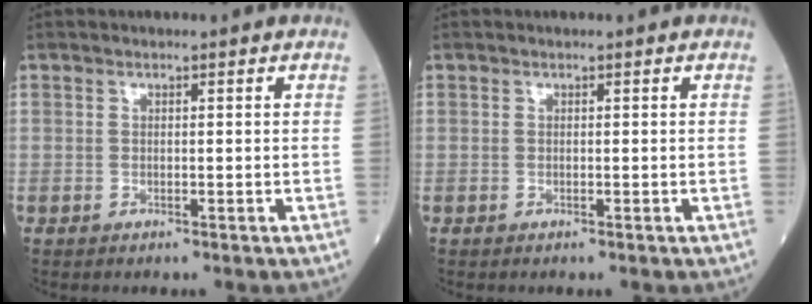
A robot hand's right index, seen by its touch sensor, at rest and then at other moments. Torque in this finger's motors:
{"motor_torque": [0.00, 0.00, 0.00, 0.00]}